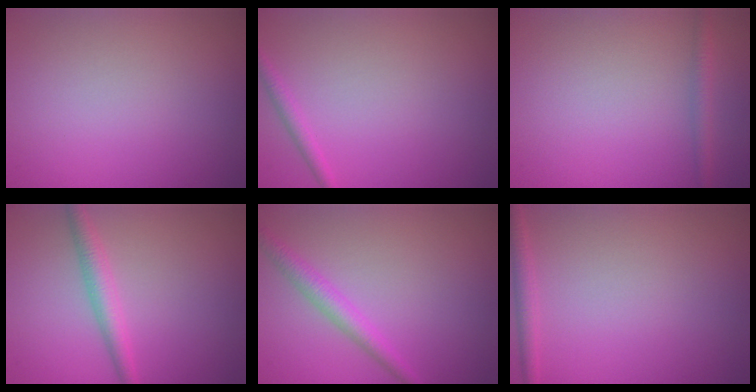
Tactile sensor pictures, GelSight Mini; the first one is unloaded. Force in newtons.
{"total": 1.1, "press": 1.1, "slide": 0.1}
{"total": 1.5, "press": 1.5, "slide": 0.0}
{"total": 2.4, "press": 2.4, "slide": 0.1}
{"total": 2.2, "press": 2.2, "slide": 0.1}
{"total": 1.4, "press": 1.4, "slide": 0.1}